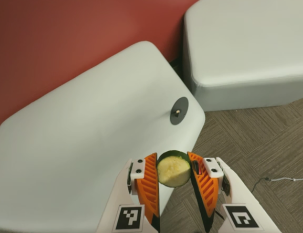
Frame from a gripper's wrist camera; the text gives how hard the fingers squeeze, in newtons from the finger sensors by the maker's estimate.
{"total": 12.2, "left": 12.9, "right": 11.5}